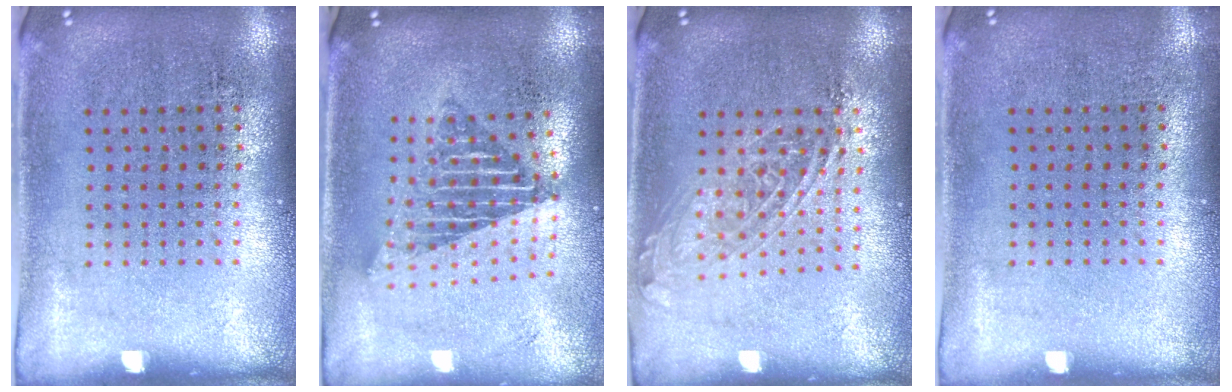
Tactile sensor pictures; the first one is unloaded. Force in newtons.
{"total": 1.9, "press": 1.5, "slide": 1.1}
{"total": 1.5, "press": 1.2, "slide": 0.9}
{"total": 0.0}